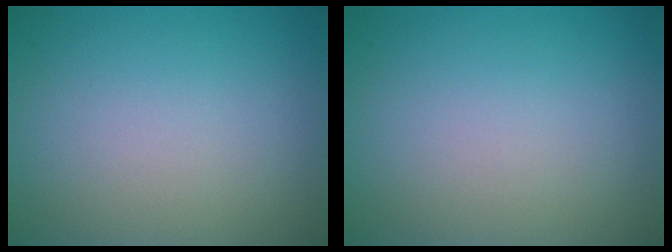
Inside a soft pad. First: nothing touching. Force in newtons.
{"total": 0.0}